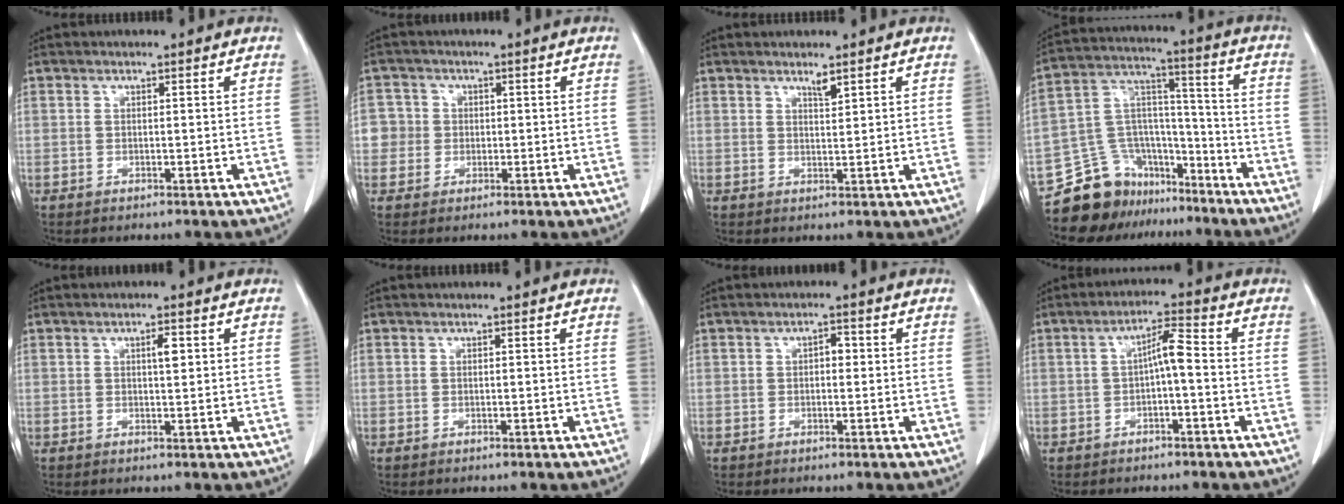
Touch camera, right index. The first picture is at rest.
{"total": 3.9, "force": [0.0, 3.9, 0.0], "torque": [0.013, 0.014, -0.001]}
{"total": 1.6, "force": [1.3, 0.1, 0.9], "torque": [-0.019, -0.005, 0.024]}
{"total": 14.4, "force": [-11.9, 7.7, 2.8], "torque": [-0.048, 0.078, -0.206]}
{"total": 1.9, "force": [0.6, 0.4, 1.8], "torque": [-0.029, 0.000, 0.010]}
{"total": 0.0}
{"total": 1.5, "force": [0.1, 0.8, 1.3], "torque": [-0.017, 0.005, -0.001]}
{"total": 4.2, "force": [-0.4, 0.5, 4.2], "torque": [-0.069, 0.016, -0.007]}